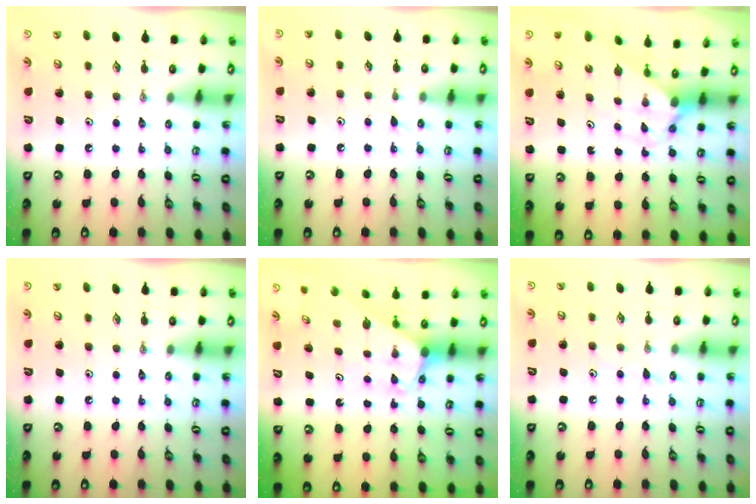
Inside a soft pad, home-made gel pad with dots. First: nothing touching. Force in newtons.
{"total": 4.9, "press": 4.8, "slide": 0.5}
{"total": 2.0, "press": 2.0, "slide": 0.2}
{"total": 0.0}
{"total": 2.1, "press": 2.1, "slide": 0.1}
{"total": 6.7, "press": 6.7, "slide": 0.7}